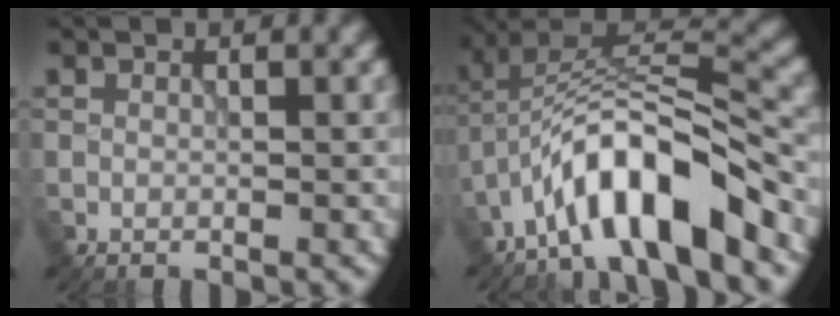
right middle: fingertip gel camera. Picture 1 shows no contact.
{"total": 9.2, "force": [-5.3, 2.6, 7.1], "torque": [-0.113, 0.019, -0.095]}